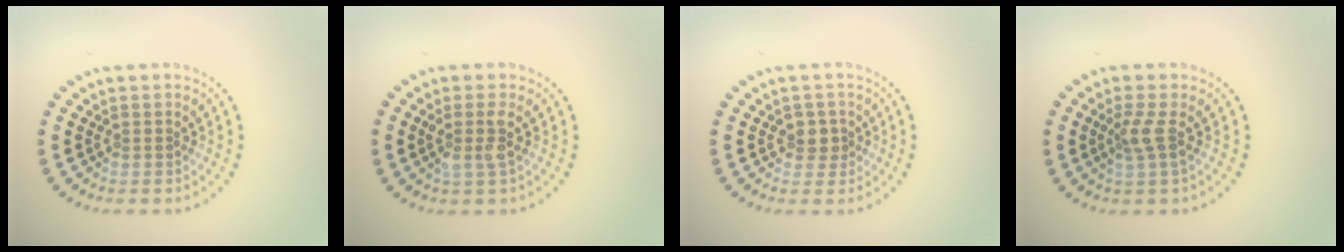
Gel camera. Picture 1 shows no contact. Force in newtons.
{"total": 1.9, "press": 1.5, "slide": 1.2}
{"total": 1.8, "press": 1.5, "slide": 0.9}
{"total": 1.9, "press": 1.4, "slide": 1.3}